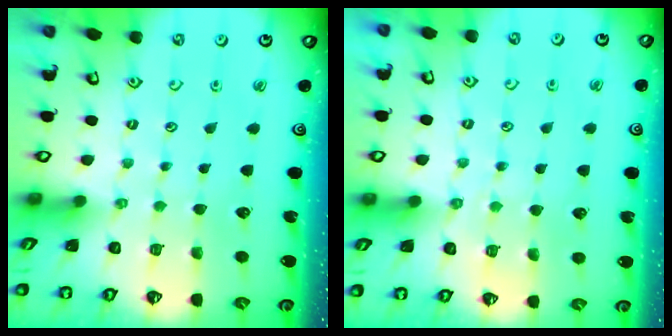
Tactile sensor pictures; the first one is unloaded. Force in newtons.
{"total": 4.7, "press": 4.7, "slide": 0.5}